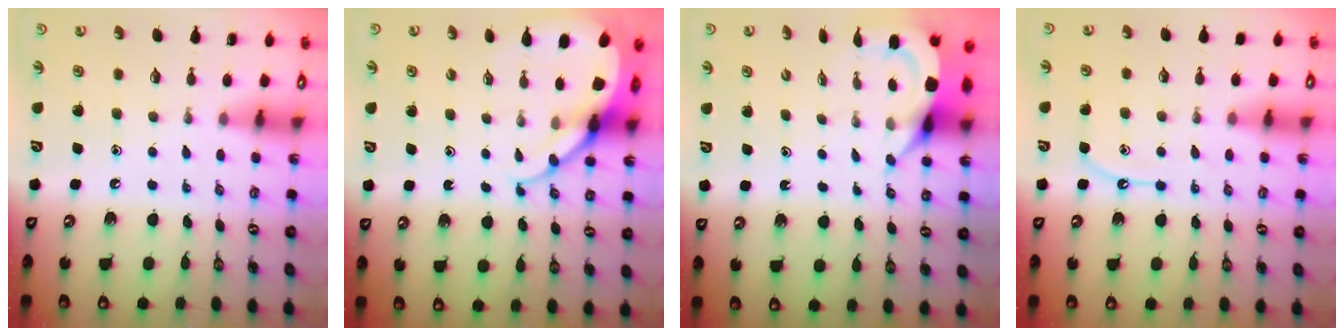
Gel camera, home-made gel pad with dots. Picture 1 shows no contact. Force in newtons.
{"total": 8.9, "press": 8.9, "slide": 0.8}
{"total": 4.9, "press": 4.8, "slide": 0.4}
{"total": 6.6, "press": 6.6, "slide": 0.8}